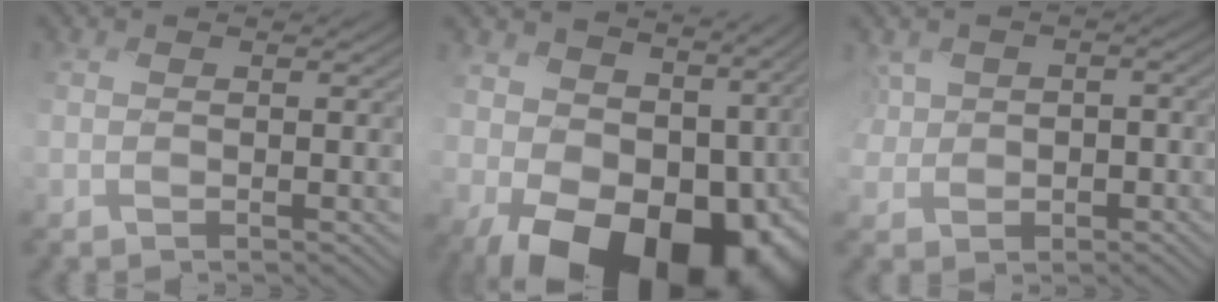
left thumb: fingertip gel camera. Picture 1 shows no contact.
{"total": 18.0, "force": [-2.6, 13.6, 11.6], "torque": [-0.177, -0.055, -0.007]}
{"total": 6.0, "force": [0.0, 5.0, 3.3], "torque": [-0.094, -0.002, 0.001]}